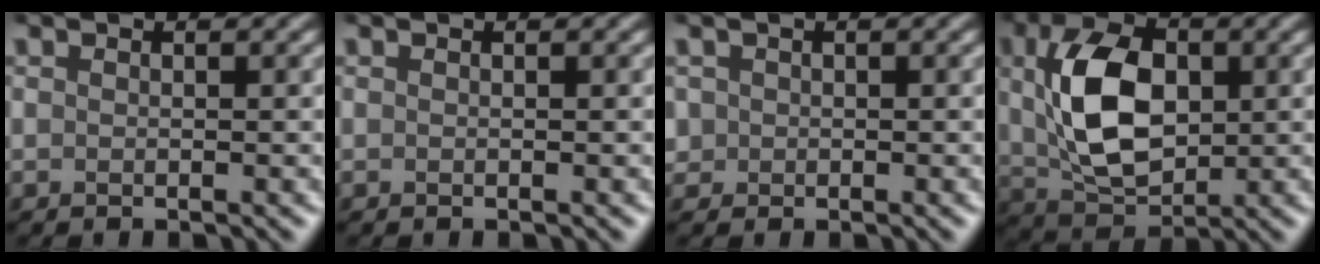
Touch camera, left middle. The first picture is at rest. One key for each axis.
{"total": 0.0}
{"total": 1.1, "fx": 0.1, "fy": 0.8, "fz": -0.7, "tx": 0.015, "ty": 0.005, "tz": 0.009}
{"total": 8.2, "fx": 0.9, "fy": 5.3, "fz": 6.2, "tx": -0.137, "ty": 0.008, "tz": 0.022}